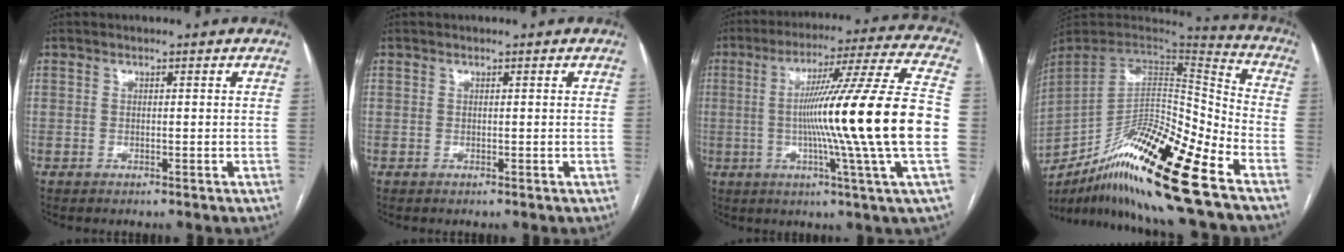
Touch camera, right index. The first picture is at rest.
{"total": 0.0}
{"total": 23.2, "force": [-2.1, -2.5, 22.9], "torque": [-0.332, -0.006, -0.055]}
{"total": 23.5, "force": [-15.3, 1.7, 17.8], "torque": [-0.306, -0.019, -0.275]}